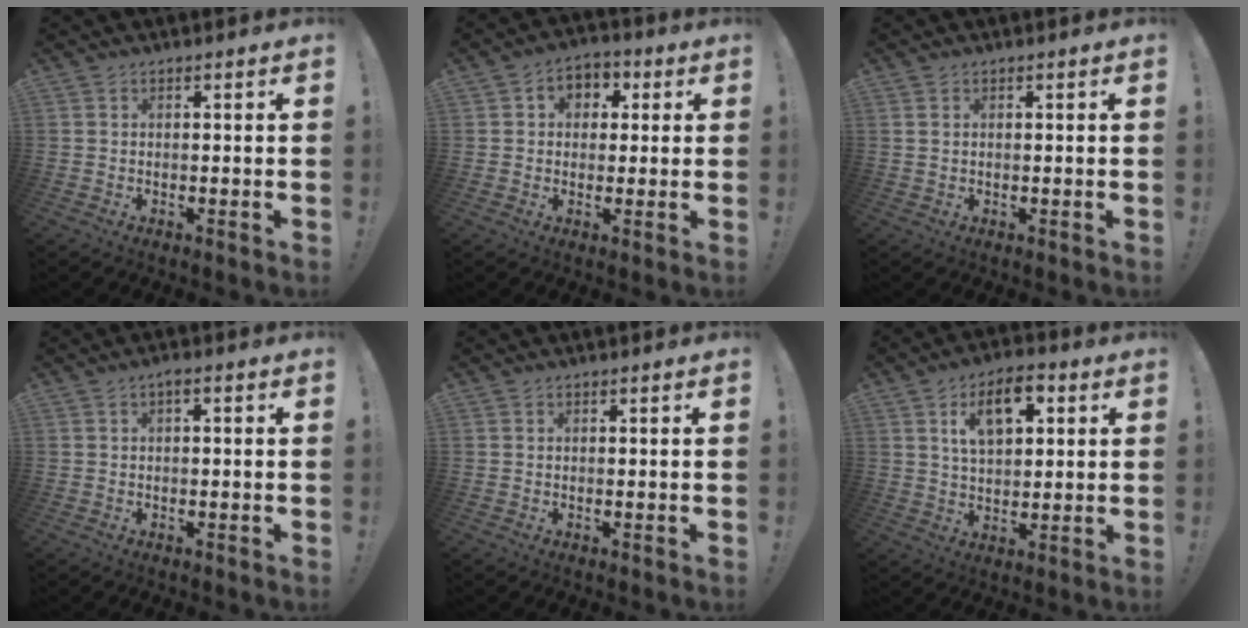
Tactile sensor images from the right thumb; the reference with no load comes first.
{"total": 5.6, "force": [0.5, 5.1, 2.3], "torque": [-0.025, 0.006, 0.011]}
{"total": 1.1, "force": [0.6, 0.7, 0.6], "torque": [-0.022, 0.005, 0.013]}
{"total": 1.4, "force": [-0.3, 0.5, 1.2], "torque": [-0.030, 0.010, -0.006]}
{"total": 0.0}
{"total": 11.0, "force": [4.6, 6.2, 7.9], "torque": [-0.117, 0.001, 0.080]}